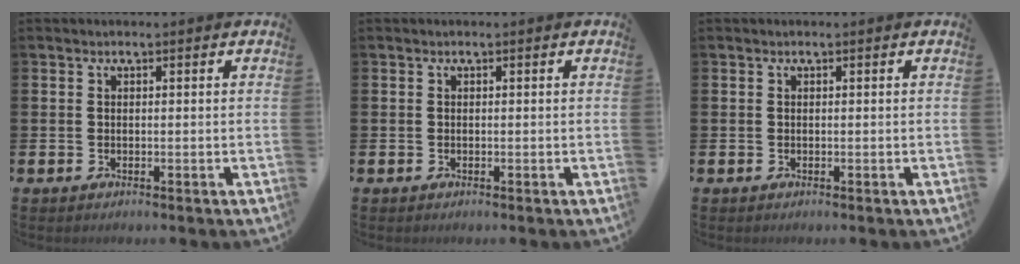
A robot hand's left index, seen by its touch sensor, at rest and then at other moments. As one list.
[{"total": 0.0}, {"total": 0.0}]